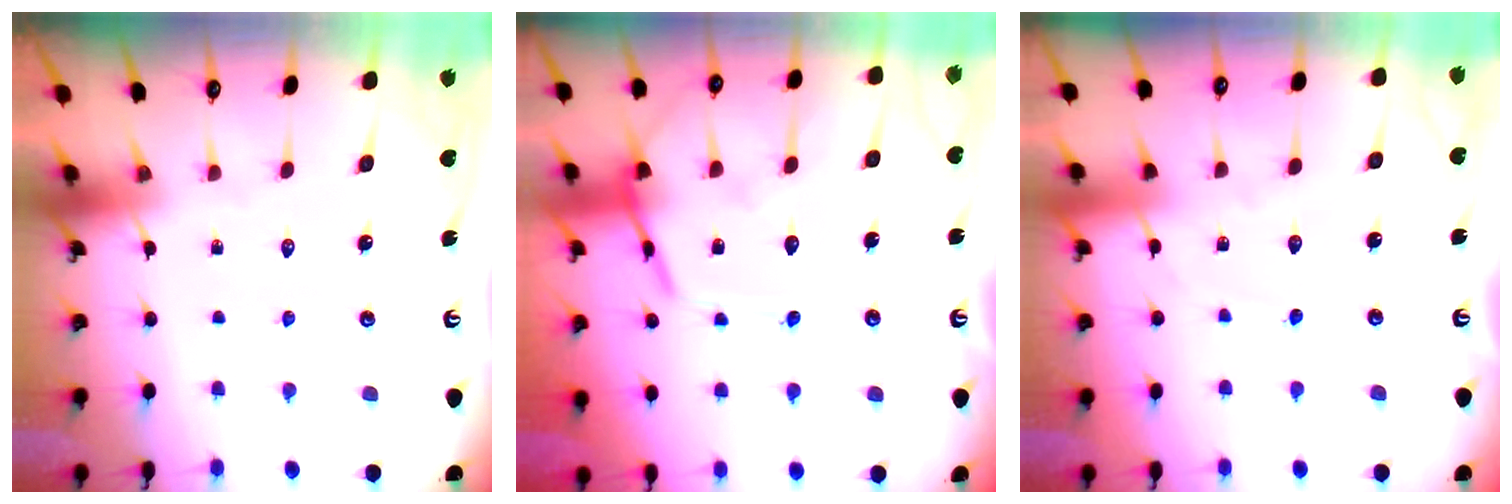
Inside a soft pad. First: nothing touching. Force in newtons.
{"total": 15.2, "press": 15.1, "slide": 1.4}
{"total": 5.3, "press": 5.3, "slide": 0.1}